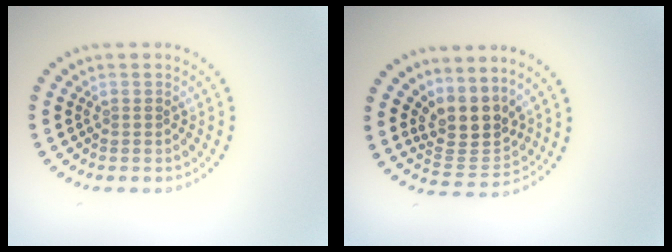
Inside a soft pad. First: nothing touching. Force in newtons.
{"total": 3.9, "press": 3.0, "slide": 2.5}